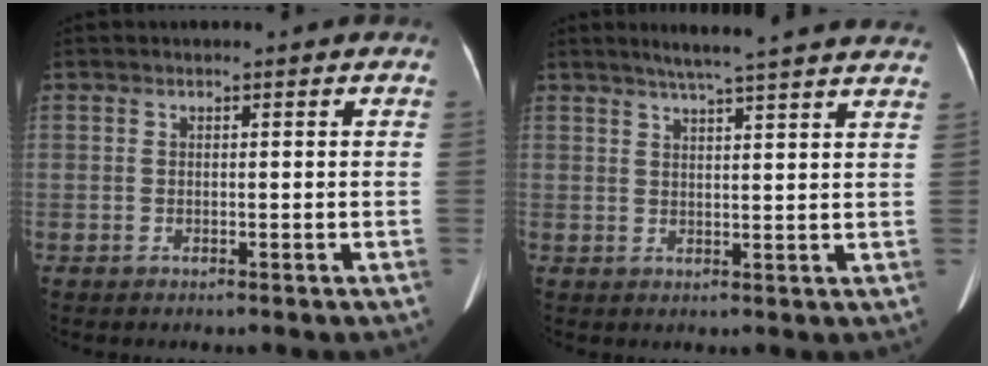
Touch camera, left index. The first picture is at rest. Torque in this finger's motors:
{"motor_torque": [0.82, -1.32, 0.04, 0.03]}